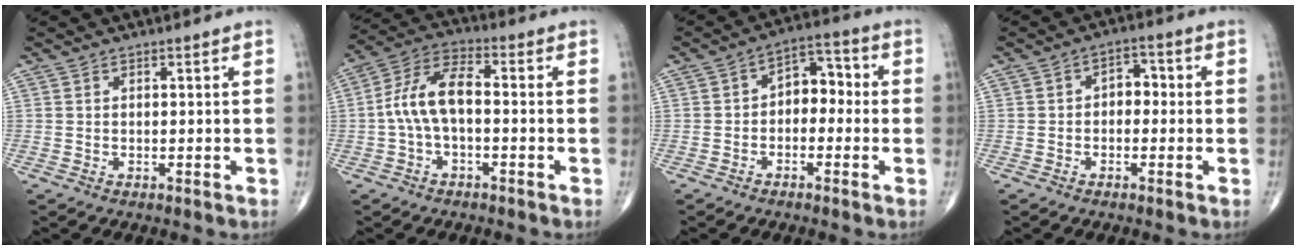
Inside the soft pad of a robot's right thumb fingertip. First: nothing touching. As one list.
[{"total": 9.5, "force": [-0.9, 4.7, 8.2], "torque": [-0.163, 0.037, -0.025]}, {"total": 6.8, "force": [-0.6, 4.7, 4.9], "torque": [-0.043, 0.034, -0.027]}, {"total": 3.9, "force": [-0.2, 2.7, 2.8], "torque": [-0.020, 0.017, -0.015]}]